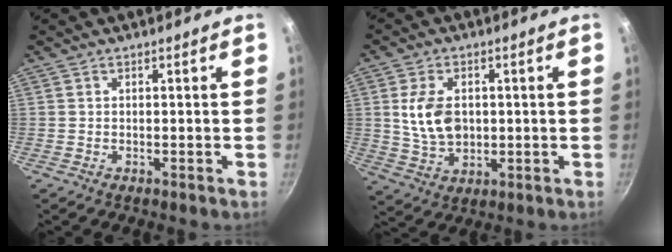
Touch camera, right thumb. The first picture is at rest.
{"total": 9.3, "force": [1.0, 6.3, 6.8], "torque": [-0.113, -0.009, 0.022]}